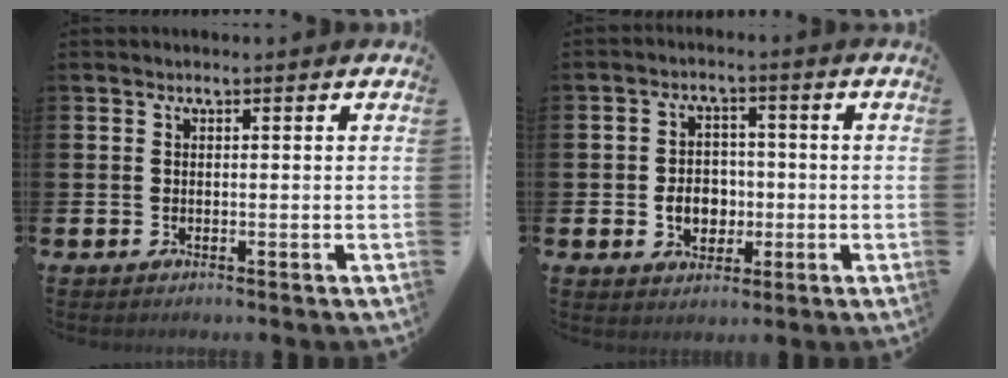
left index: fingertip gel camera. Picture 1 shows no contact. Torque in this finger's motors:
{"motor_torque": [1.00, 0.32, 0.13, 0.05]}